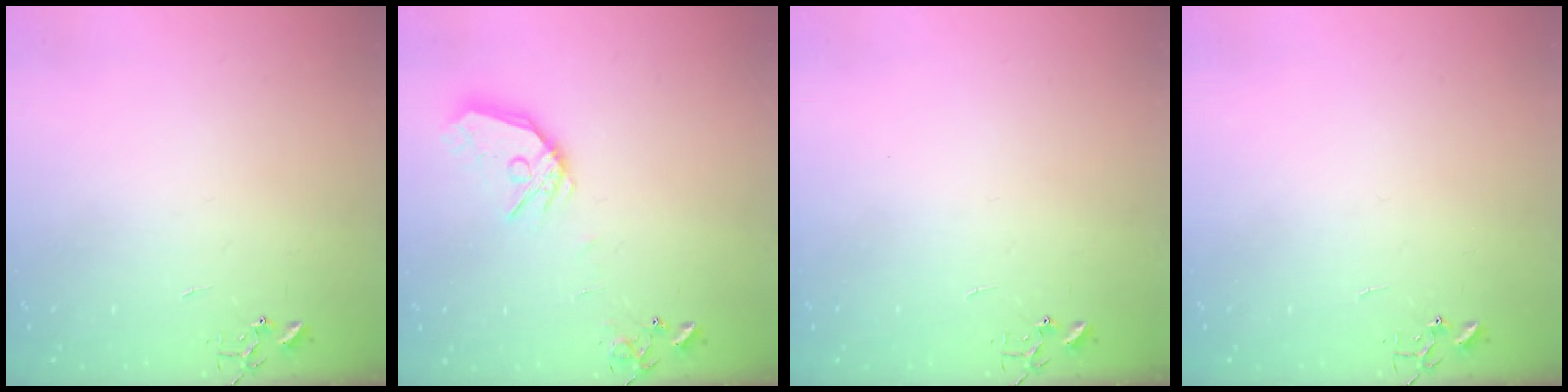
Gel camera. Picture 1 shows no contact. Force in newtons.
{"total": 12.5, "press": 12.4, "slide": 0.9}
{"total": 0.0}
{"total": 0.0}